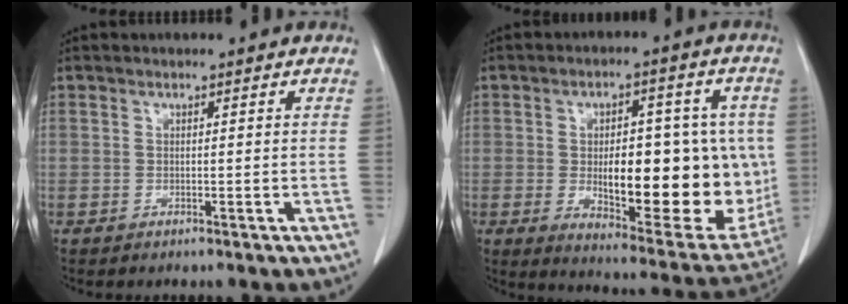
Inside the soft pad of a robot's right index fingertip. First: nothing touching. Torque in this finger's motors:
{"motor_torque": [1.07, -0.20, 0.74, 0.19]}